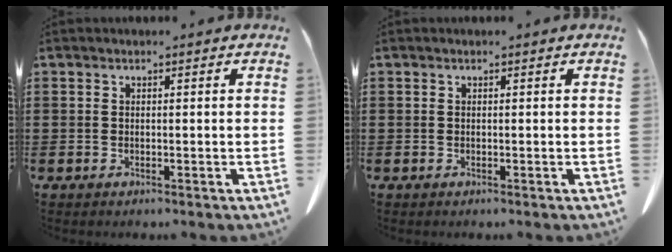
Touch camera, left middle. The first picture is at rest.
{"total": 0.0}